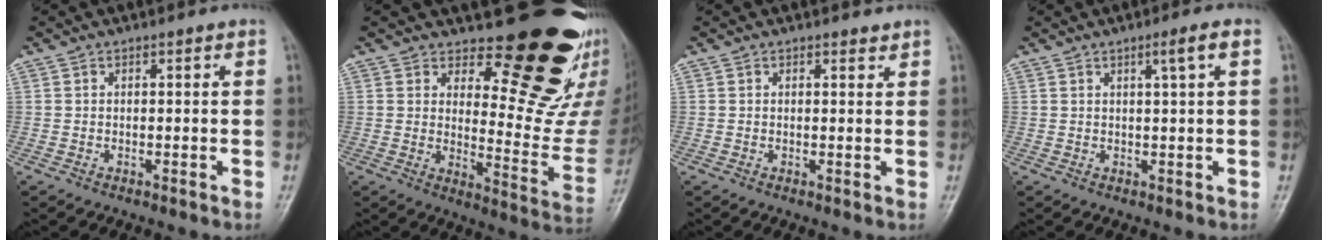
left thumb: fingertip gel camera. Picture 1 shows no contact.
{"total": 18.5, "force": [14.0, 6.9, 9.9], "torque": [-0.071, -0.138, 0.176]}
{"total": 1.4, "force": [1.1, 0.6, 0.5], "torque": [0.000, -0.007, 0.012]}
{"total": 2.8, "force": [1.2, -0.1, 2.6], "torque": [-0.045, -0.002, 0.021]}